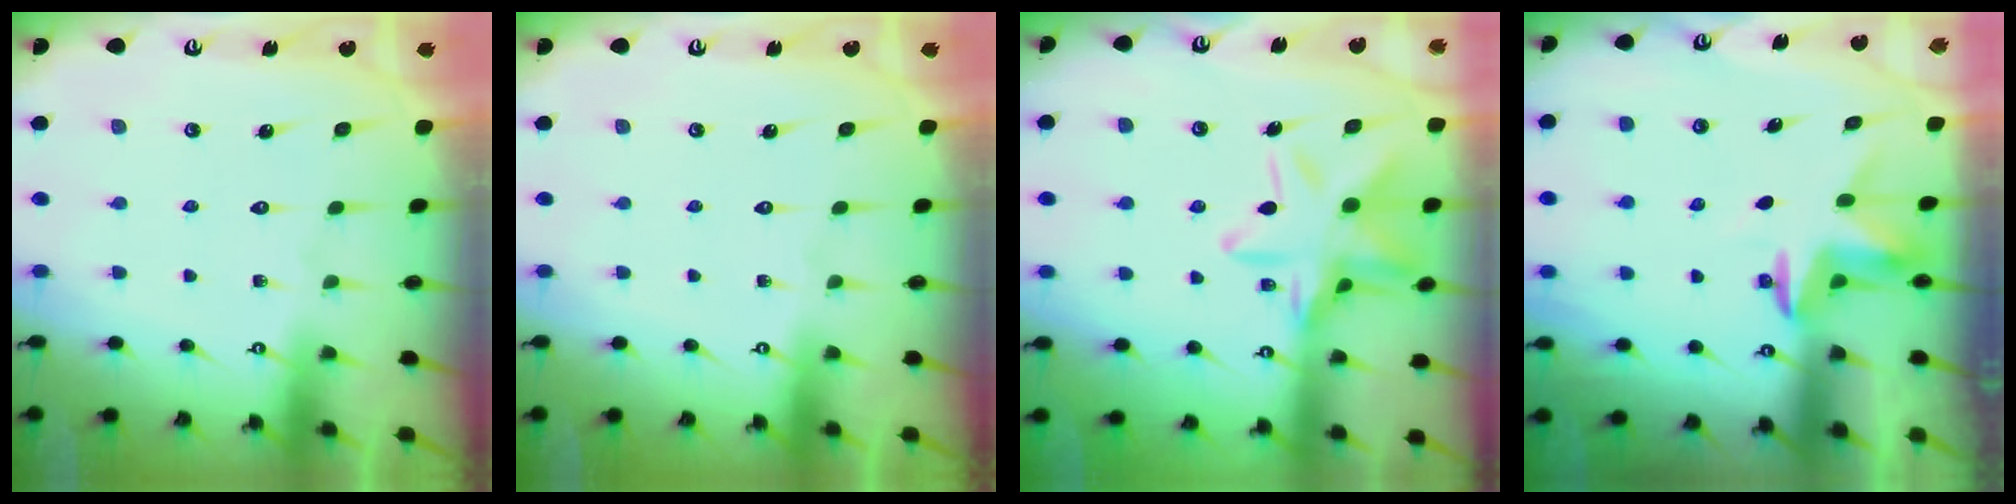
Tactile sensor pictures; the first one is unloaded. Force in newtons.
{"total": 0.0}
{"total": 14.6, "press": 14.6, "slide": 1.0}
{"total": 4.0, "press": 4.0, "slide": 0.2}